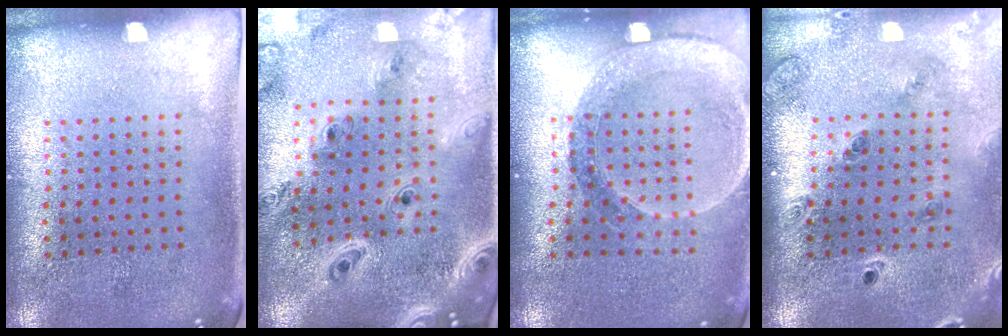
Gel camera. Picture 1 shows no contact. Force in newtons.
{"total": 2.9, "press": 2.4, "slide": 1.6}
{"total": 1.5, "press": 1.5, "slide": 0.3}
{"total": 1.6, "press": 1.5, "slide": 0.4}